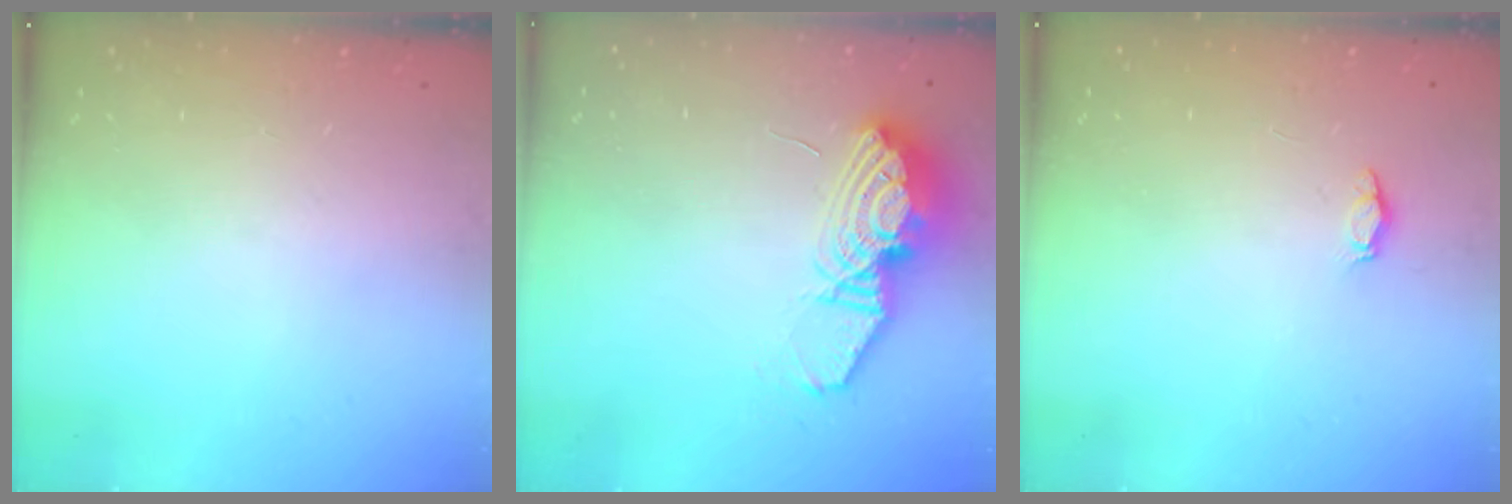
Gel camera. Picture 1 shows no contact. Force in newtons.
{"total": 13.0, "press": 12.9, "slide": 1.3}
{"total": 2.2, "press": 2.2, "slide": 0.3}